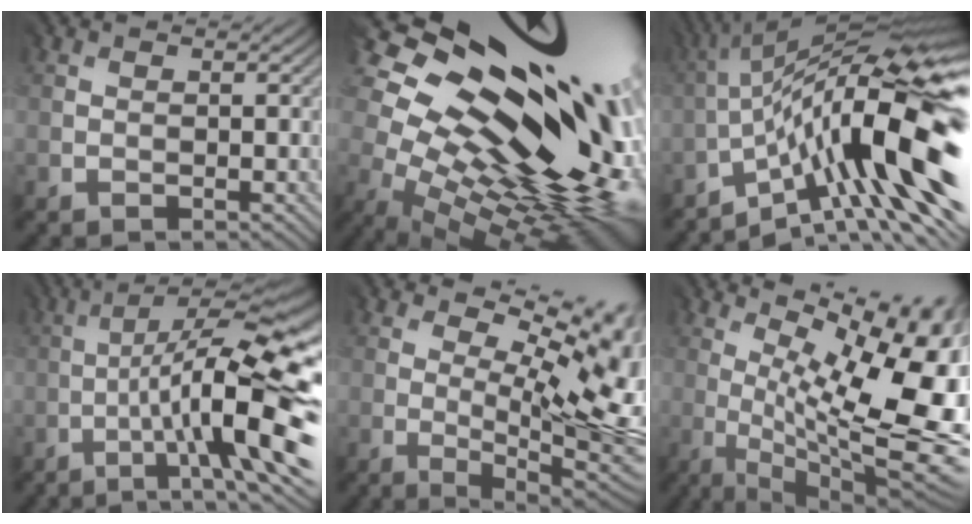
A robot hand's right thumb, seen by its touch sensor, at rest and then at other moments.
{"total": 19.4, "force": [4.8, 11.0, 15.3], "torque": [-0.274, 0.024, 0.083]}
{"total": 16.5, "force": [-5.1, 4.1, 15.1], "torque": [-0.230, 0.023, -0.086]}
{"total": 17.0, "force": [-3.7, 4.4, 16.0], "torque": [-0.220, -0.006, -0.045]}
{"total": 15.1, "force": [3.4, 6.4, 13.3], "torque": [-0.195, 0.018, 0.072]}
{"total": 18.4, "force": [1.4, 6.5, 17.2], "torque": [-0.231, 0.007, 0.045]}